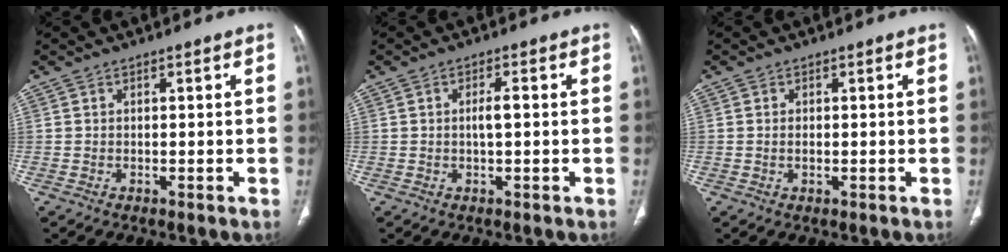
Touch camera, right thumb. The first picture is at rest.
{"total": 2.5, "force": [0.0, 0.7, 2.4], "torque": [-0.049, 0.005, 0.000]}
{"total": 1.1, "force": [0.0, 0.6, 0.9], "torque": [-0.019, -0.002, 0.001]}